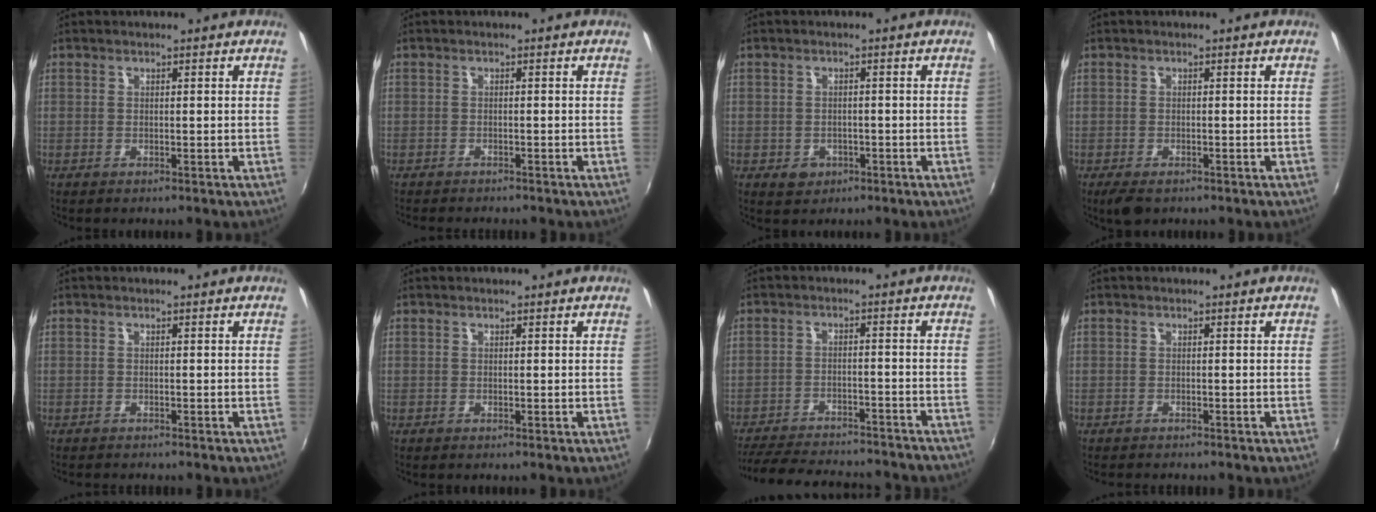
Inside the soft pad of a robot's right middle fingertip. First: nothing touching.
{"total": 2.6, "force": [-2.5, 0.5, 0.7], "torque": [-0.024, -0.014, -0.042]}
{"total": 3.1, "force": [-1.3, 2.6, 1.0], "torque": [-0.025, -0.001, -0.014]}
{"total": 3.7, "force": [-2.4, 1.7, 2.3], "torque": [-0.048, -0.016, -0.040]}
{"total": 1.2, "force": [-1.2, 0.3, 0.2], "torque": [-0.009, -0.007, -0.019]}
{"total": 0.0}
{"total": 24.0, "force": [-21.2, 5.9, 9.7], "torque": [-0.196, -0.012, -0.276]}
{"total": 1.8, "force": [-1.7, 0.3, 0.4], "torque": [-0.015, -0.011, -0.027]}